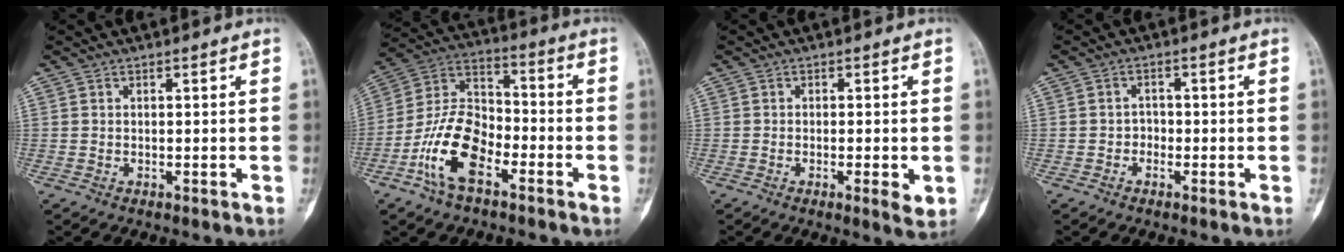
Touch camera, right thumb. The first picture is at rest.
{"total": 14.1, "force": [-6.4, 7.4, 10.2], "torque": [-0.190, 0.046, -0.128]}
{"total": 3.7, "force": [-0.8, 0.9, 3.5], "torque": [-0.057, -0.009, -0.015]}
{"total": 1.7, "force": [-0.8, 1.4, 0.4], "torque": [0.006, 0.009, -0.021]}